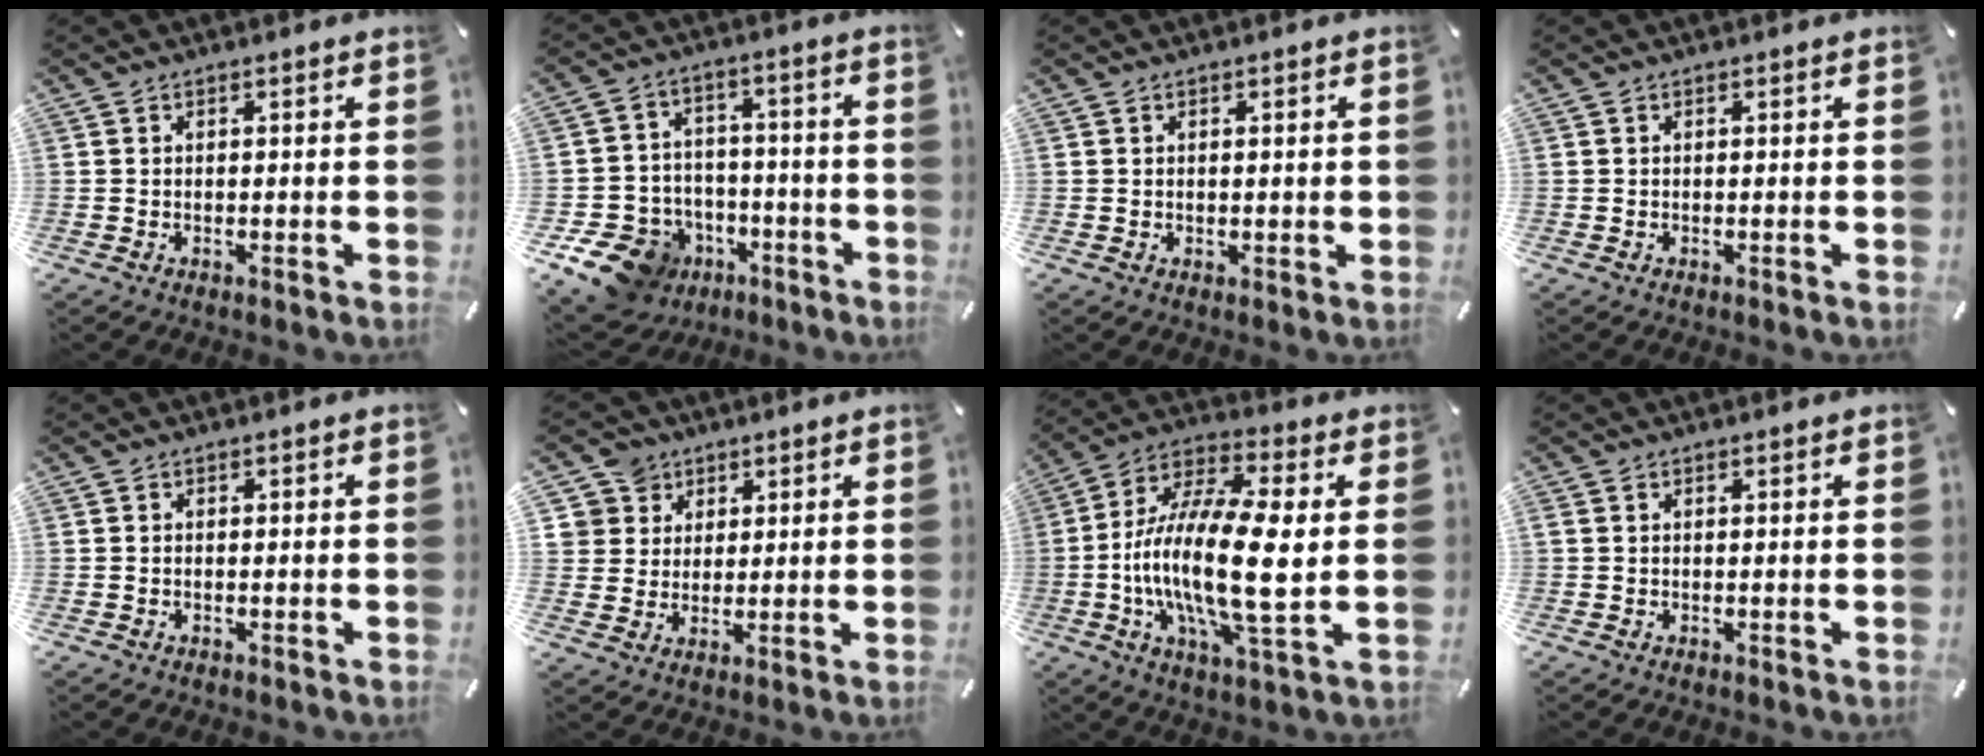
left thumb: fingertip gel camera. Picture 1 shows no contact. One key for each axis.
{"total": 12.9, "fx": -7.7, "fy": 9.5, "fz": 4.2, "tx": -0.071, "ty": 0.057, "tz": -0.126}
{"total": 0.6, "fx": 0.2, "fy": 0.5, "fz": 0.2, "tx": -0.005, "ty": 0.005, "tz": 0.003}
{"total": 0.0}
{"total": 0.0}
{"total": 7.4, "fx": 3.6, "fy": 6.4, "fz": -0.3, "tx": -0.011, "ty": -0.018, "tz": 0.073}
{"total": 18.9, "fx": -1.0, "fy": 5.7, "fz": 18.0, "tx": -0.380, "ty": -0.015, "tz": -0.021}
{"total": 0.0}